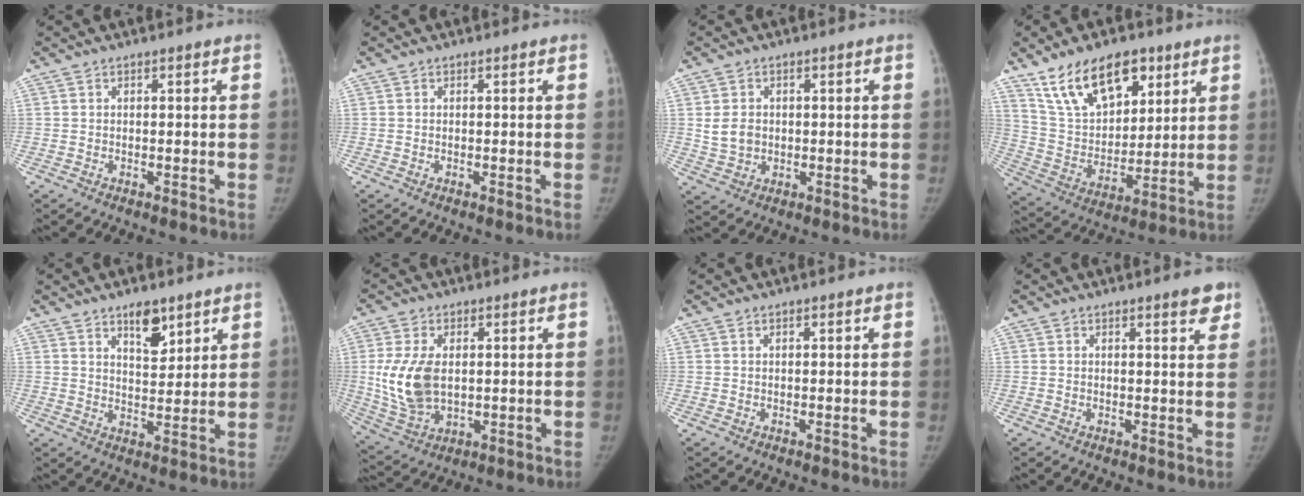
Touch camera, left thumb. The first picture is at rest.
{"total": 0.0}
{"total": 4.5, "force": [0.3, 3.7, 2.5], "torque": [-0.032, 0.000, 0.015]}
{"total": 17.6, "force": [10.7, 9.6, 10.2], "torque": [-0.130, -0.040, 0.203]}
{"total": 6.3, "force": [4.2, 2.8, 3.8], "torque": [-0.036, -0.032, 0.069]}
{"total": 11.5, "force": [0.9, 7.1, 9.0], "torque": [-0.177, -0.010, 0.031]}
{"total": 0.0}
{"total": 3.5, "force": [2.3, 0.8, 2.5], "torque": [-0.021, -0.011, 0.027]}